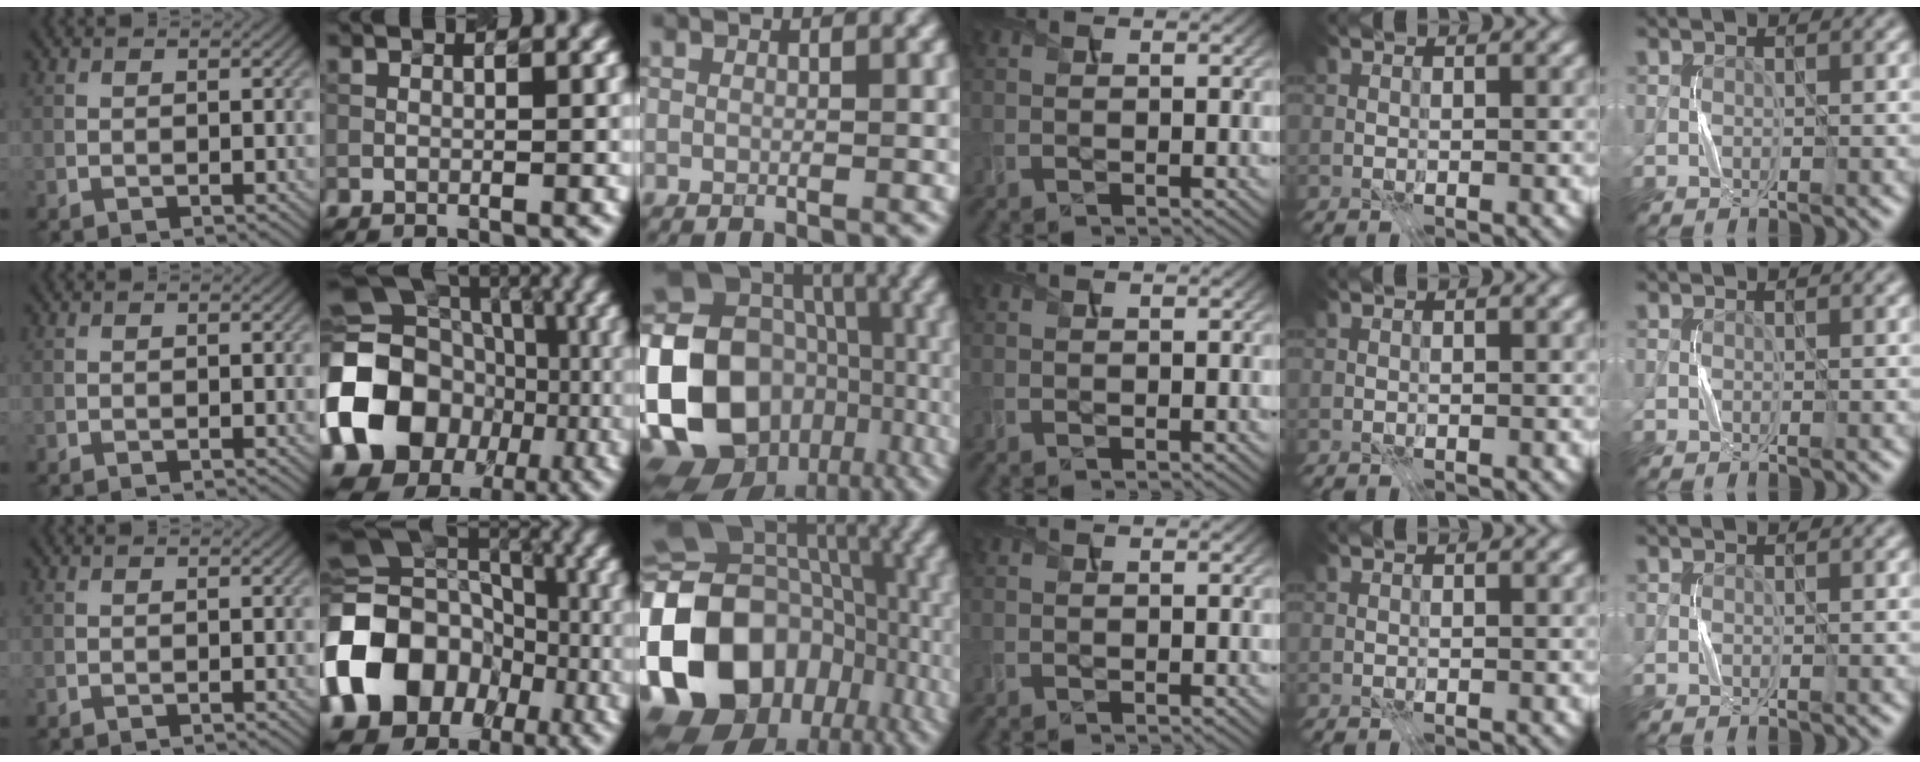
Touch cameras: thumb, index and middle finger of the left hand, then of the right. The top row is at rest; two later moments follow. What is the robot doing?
{"motion": "press", "object": "gel pad"}